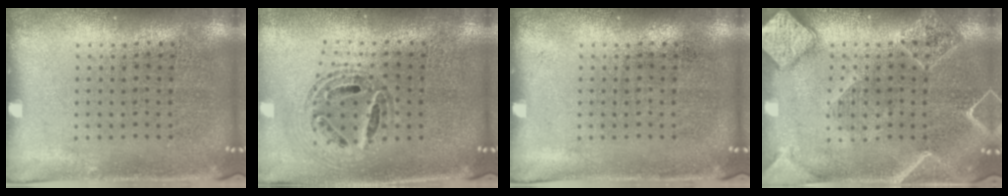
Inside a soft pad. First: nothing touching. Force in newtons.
{"total": 0.8, "press": 0.8, "slide": 0.1}
{"total": 0.0}
{"total": 2.1, "press": 2.1, "slide": 0.2}